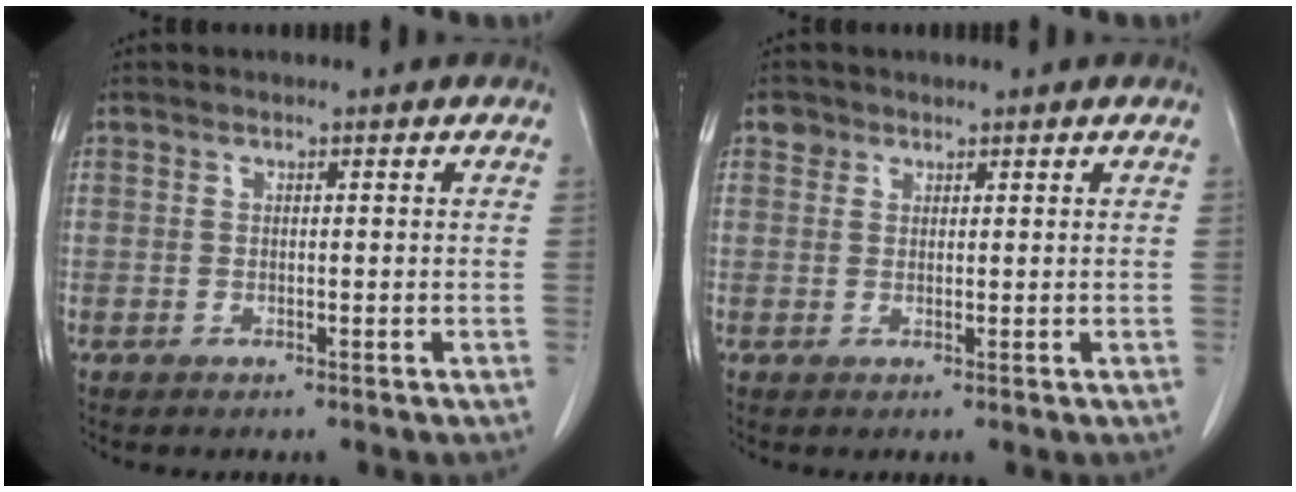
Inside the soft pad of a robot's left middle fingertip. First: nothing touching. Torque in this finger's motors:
{"motor_torque": [-0.06, 0.05, -0.15, -0.01]}